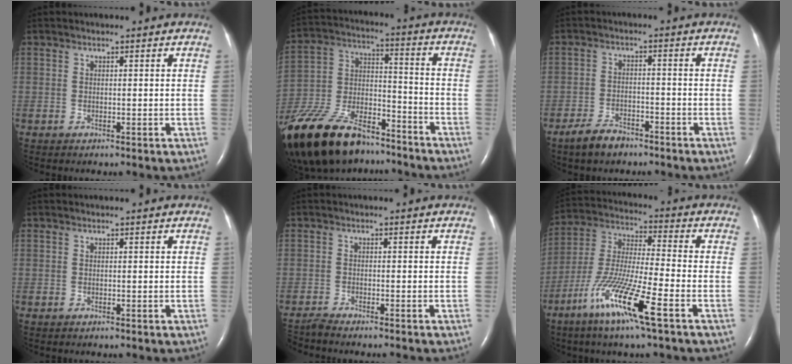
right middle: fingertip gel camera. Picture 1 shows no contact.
{"total": 26.4, "force": [-20.1, 9.6, 14.1], "torque": [-0.345, -0.040, -0.350]}
{"total": 4.8, "force": [-3.8, 1.9, 2.1], "torque": [-0.052, -0.002, -0.064]}
{"total": 0.0}
{"total": 3.6, "force": [-3.4, -0.9, 0.7], "torque": [-0.011, -0.011, -0.056]}
{"total": 14.4, "force": [-7.4, 0.3, 12.3], "torque": [-0.253, -0.027, -0.142]}